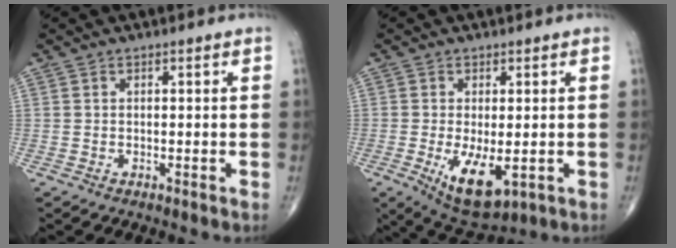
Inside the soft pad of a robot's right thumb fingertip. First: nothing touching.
{"total": 9.0, "force": [-2.2, 4.0, 7.8], "torque": [-0.128, -0.022, -0.022]}